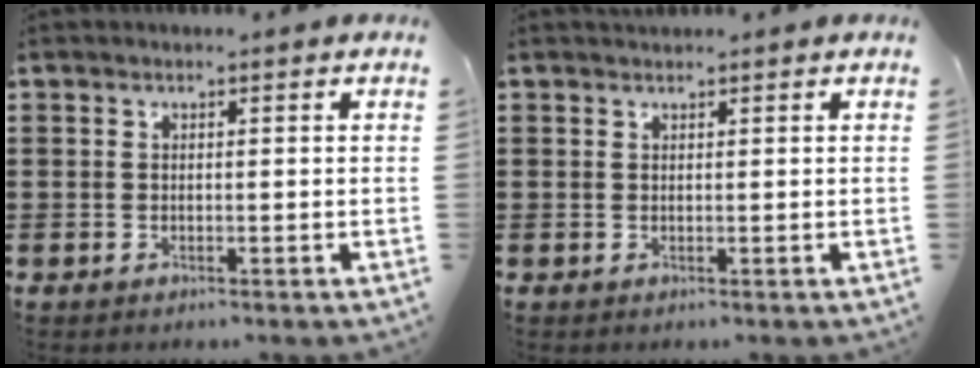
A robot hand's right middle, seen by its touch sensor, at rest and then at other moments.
{"total": 0.7, "force": [0.7, 0.0, -0.1], "torque": [-0.001, -0.002, 0.015]}